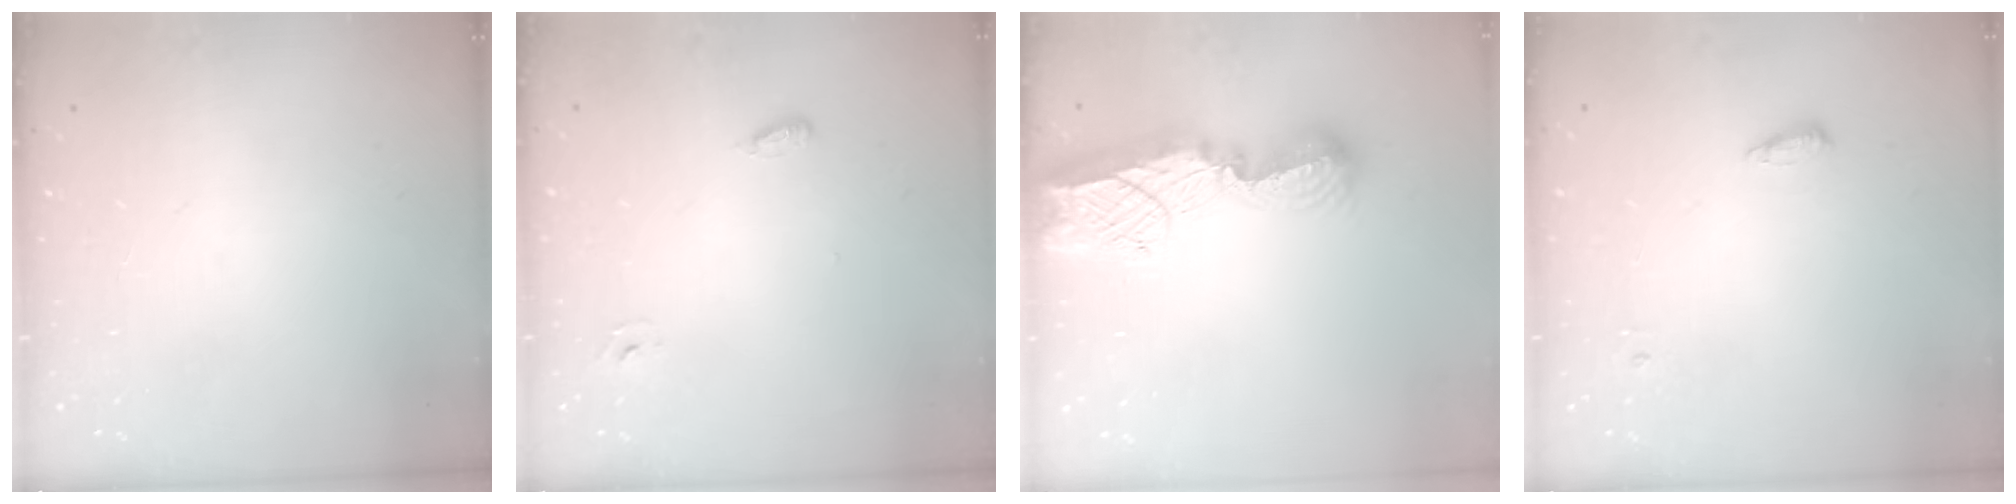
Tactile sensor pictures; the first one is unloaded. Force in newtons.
{"total": 2.6, "press": 2.5, "slide": 0.6}
{"total": 14.7, "press": 14.7, "slide": 1.1}
{"total": 4.2, "press": 4.1, "slide": 0.8}